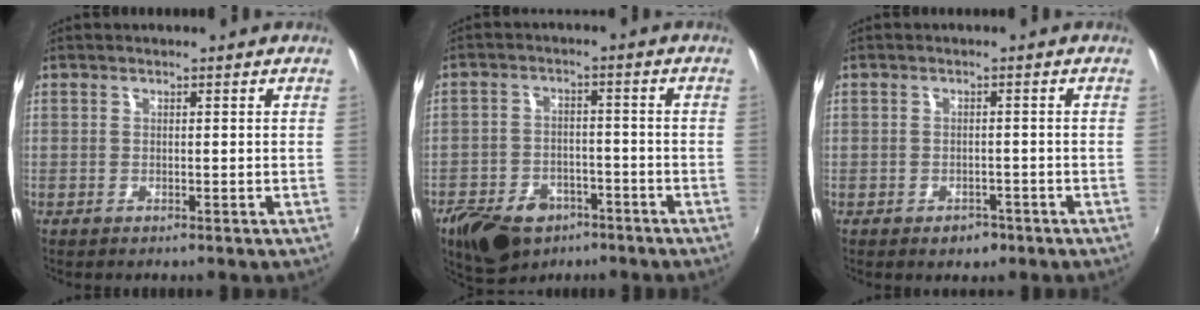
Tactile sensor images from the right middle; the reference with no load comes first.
{"total": 13.9, "force": [-8.8, 8.5, 6.5], "torque": [-0.163, 0.000, -0.134]}
{"total": 2.1, "force": [-1.2, 1.6, 0.7], "torque": [-0.014, -0.001, -0.013]}